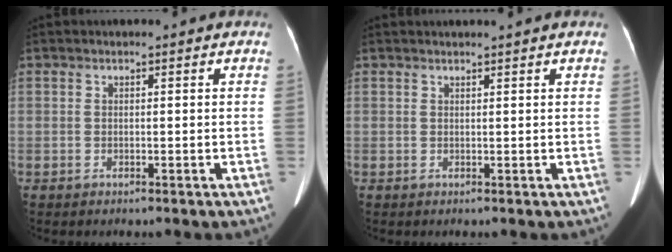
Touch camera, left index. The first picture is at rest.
{"total": 2.4, "force": [2.2, -0.4, 0.7], "torque": [-0.010, 0.018, 0.031]}